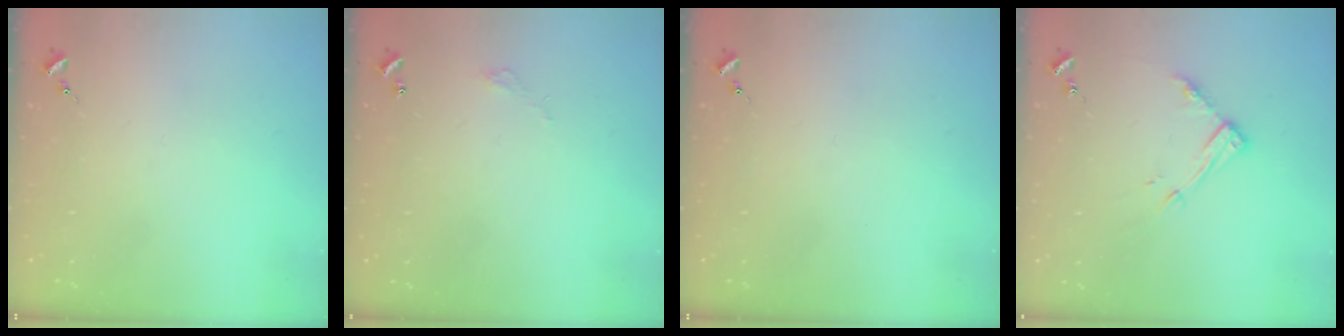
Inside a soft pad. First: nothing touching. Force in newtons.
{"total": 2.7, "press": 2.7, "slide": 0.2}
{"total": 0.0}
{"total": 11.0, "press": 11.0, "slide": 0.8}